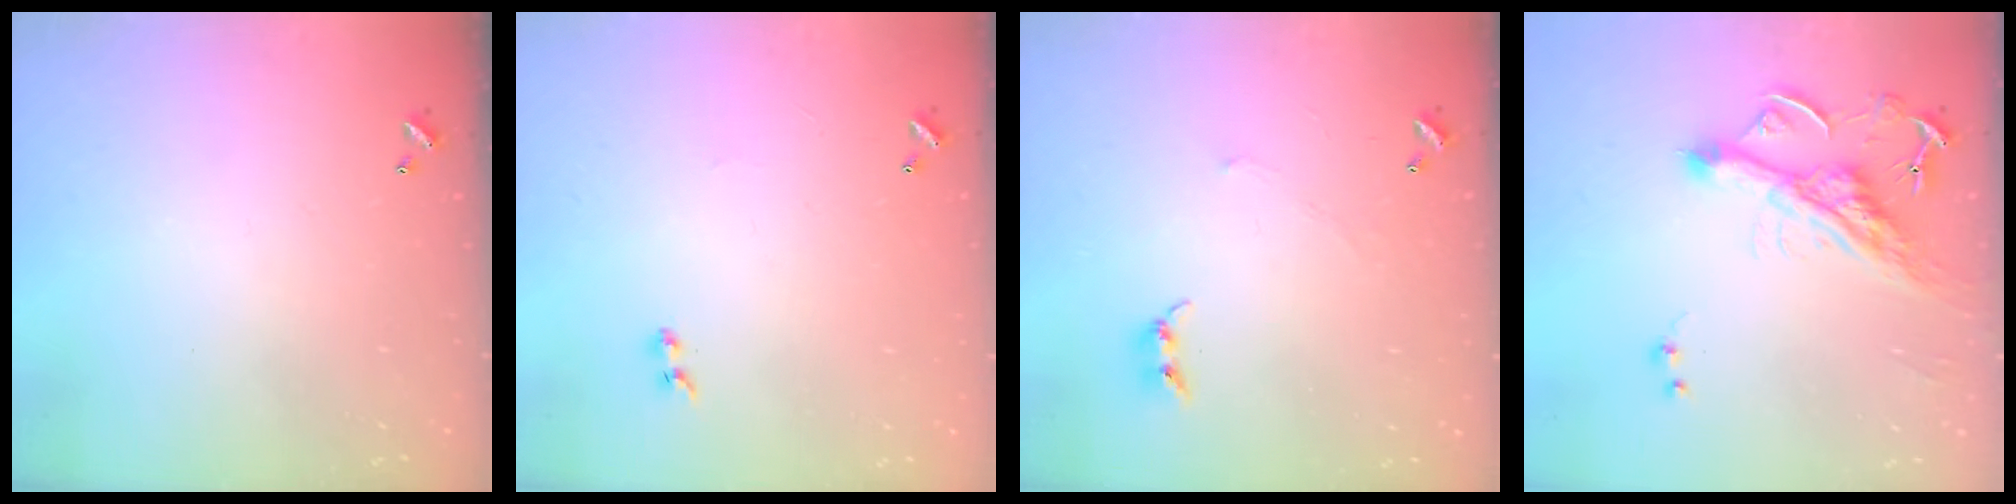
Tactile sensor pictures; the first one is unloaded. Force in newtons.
{"total": 1.3, "press": 1.1, "slide": 0.7}
{"total": 2.4, "press": 2.3, "slide": 0.4}
{"total": 9.2, "press": 9.2, "slide": 1.3}